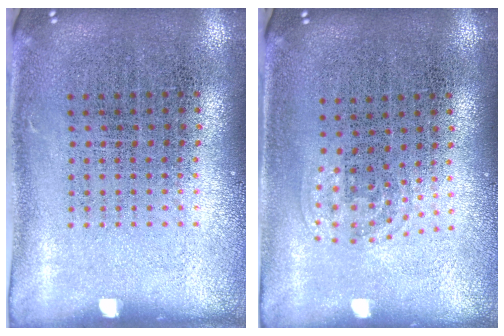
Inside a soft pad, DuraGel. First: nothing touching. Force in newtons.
{"total": 1.1, "press": 0.7, "slide": 0.8}